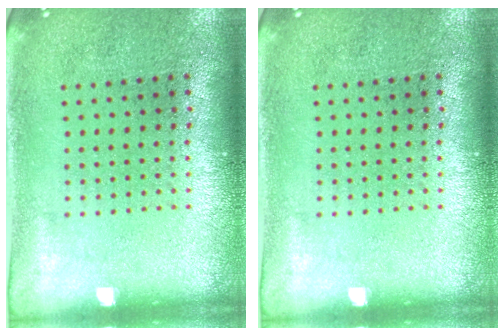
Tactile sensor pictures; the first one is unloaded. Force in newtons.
{"total": 0.0}